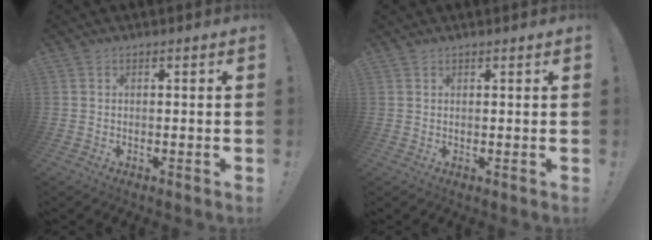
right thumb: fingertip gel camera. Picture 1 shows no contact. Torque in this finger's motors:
{"motor_torque": [-0.08, 0.77, 1.20, 1.34, 0.00]}